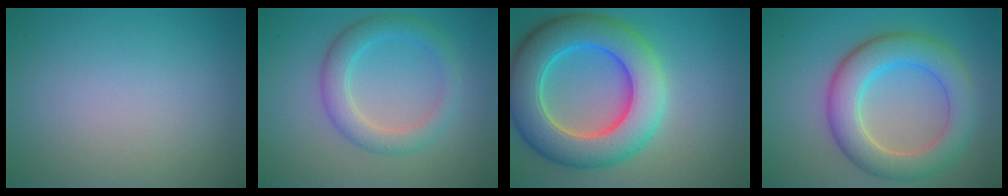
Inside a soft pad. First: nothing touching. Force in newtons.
{"total": 3.6, "press": 3.6, "slide": 0.1}
{"total": 10.6, "press": 10.6, "slide": 0.5}
{"total": 6.7, "press": 6.7, "slide": 0.2}